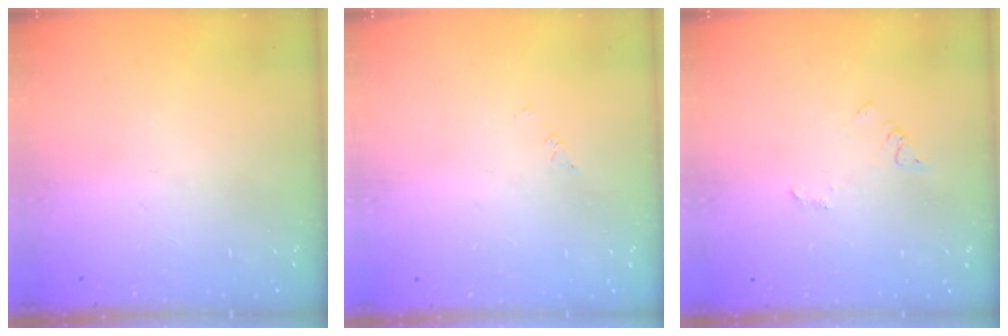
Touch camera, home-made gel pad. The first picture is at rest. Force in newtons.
{"total": 1.7, "press": 1.7, "slide": 0.3}
{"total": 2.9, "press": 2.9, "slide": 0.3}